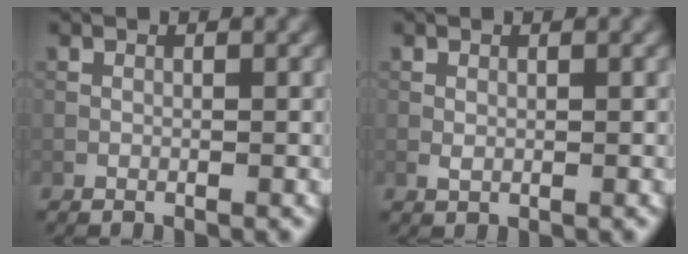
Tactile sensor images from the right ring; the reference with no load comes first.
{"total": 0.9, "force": [0.5, 0.4, 0.6], "torque": [-0.014, 0.002, 0.009]}